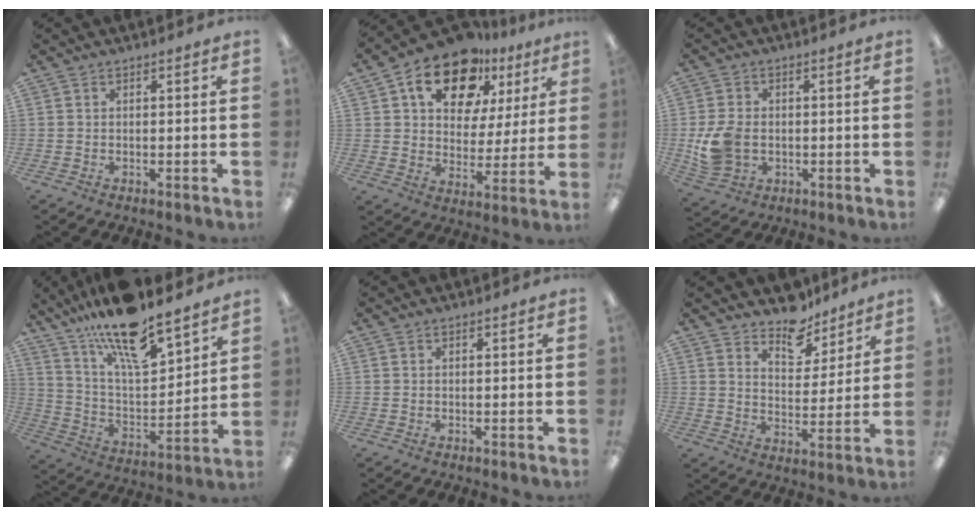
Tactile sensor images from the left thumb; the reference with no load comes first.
{"total": 16.6, "force": [10.5, 9.7, 8.5], "torque": [-0.142, -0.049, 0.187]}
{"total": 8.6, "force": [-1.1, 6.6, 5.3], "torque": [-0.114, 0.008, -0.017]}
{"total": 17.3, "force": [14.4, 4.1, 8.7], "torque": [-0.160, -0.095, 0.248]}
{"total": 0.0}
{"total": 9.4, "force": [8.1, 4.3, 2.0], "torque": [-0.017, -0.062, 0.149]}